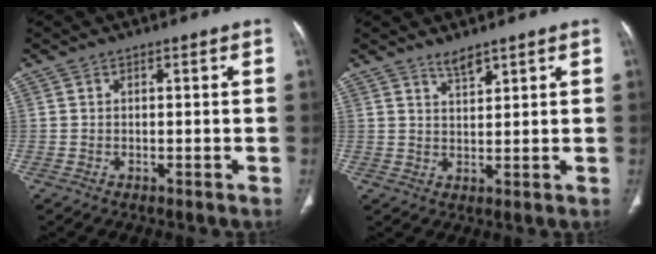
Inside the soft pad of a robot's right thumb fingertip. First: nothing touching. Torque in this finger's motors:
{"motor_torque": [0.40, 0.71, -0.02, 0.00, 0.00]}